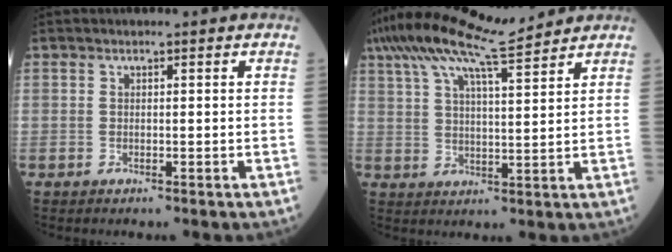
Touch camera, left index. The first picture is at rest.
{"total": 13.2, "force": [11.0, 0.7, 7.3], "torque": [-0.146, 0.026, 0.184]}